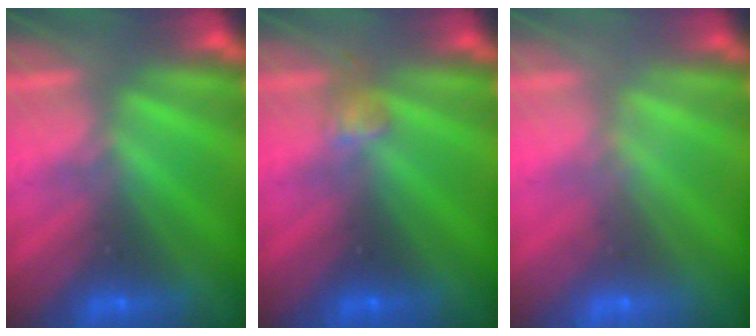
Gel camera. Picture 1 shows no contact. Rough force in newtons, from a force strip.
{"total": 3.0}
{"total": 1.6}